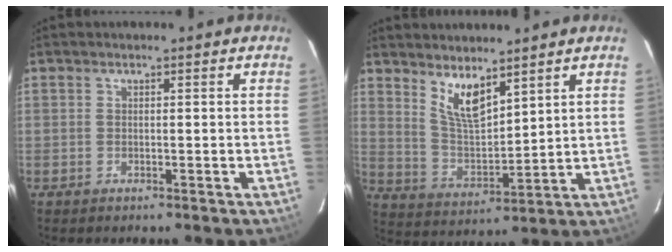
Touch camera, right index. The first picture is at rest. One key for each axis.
{"total": 8.1, "fx": 5.6, "fy": 2.6, "fz": 5.3, "tx": -0.097, "ty": -0.010, "tz": 0.117}